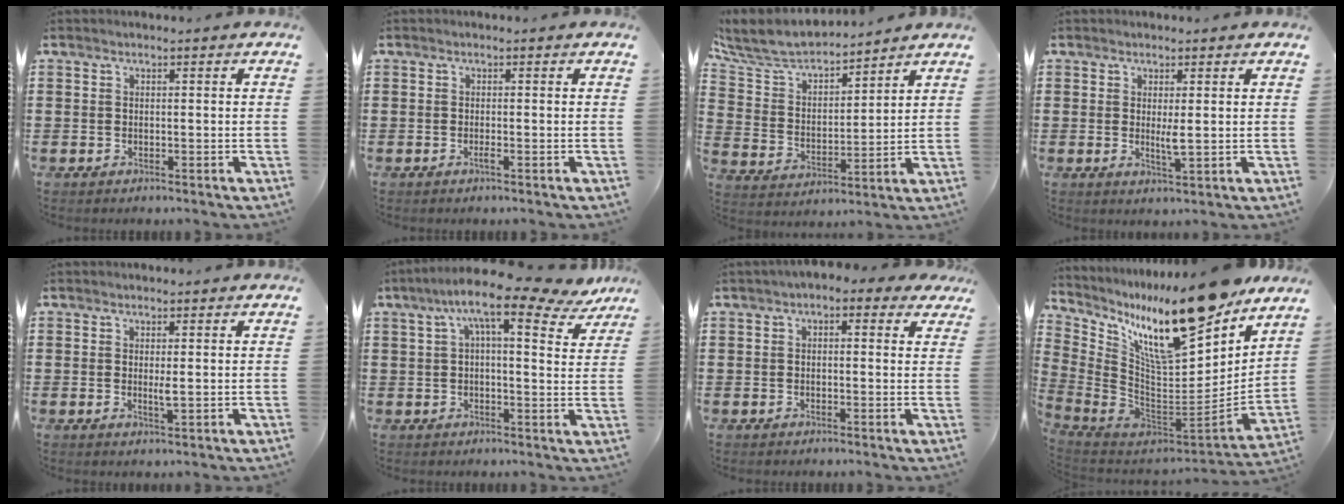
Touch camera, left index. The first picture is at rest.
{"total": 0.7, "force": [-0.3, -0.1, 0.7], "torque": [-0.013, -0.003, -0.005]}
{"total": 7.3, "force": [6.7, 1.9, 2.2], "torque": [-0.080, -0.037, 0.116]}
{"total": 2.7, "force": [0.5, 0.4, 2.7], "torque": [-0.044, -0.007, 0.007]}
{"total": 1.8, "force": [0.2, 0.3, 1.8], "torque": [-0.035, -0.004, 0.004]}
{"total": 10.7, "force": [7.3, 1.8, 7.7], "torque": [-0.145, -0.025, 0.121]}
{"total": 1.7, "force": [0.5, 1.4, 0.9], "torque": [-0.024, 0.010, 0.006]}
{"total": 18.3, "force": [13.2, 4.1, 12.1], "torque": [-0.208, -0.102, 0.213]}